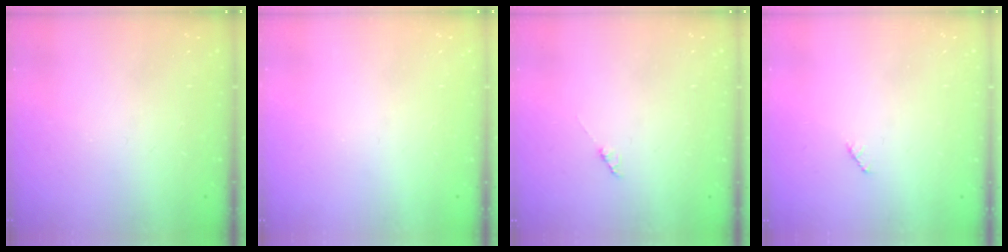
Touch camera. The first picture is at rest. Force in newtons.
{"total": 0.0}
{"total": 1.4, "press": 1.4, "slide": 0.2}
{"total": 2.5, "press": 2.5, "slide": 0.3}